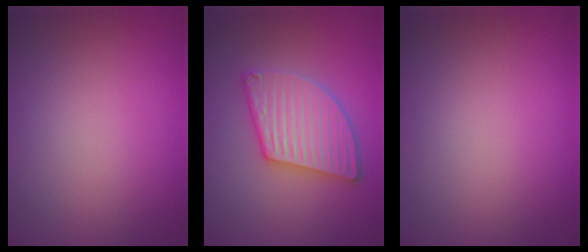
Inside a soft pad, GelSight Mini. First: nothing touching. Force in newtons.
{"total": 5.5, "press": 5.5, "slide": 0.7}
{"total": 0.0}